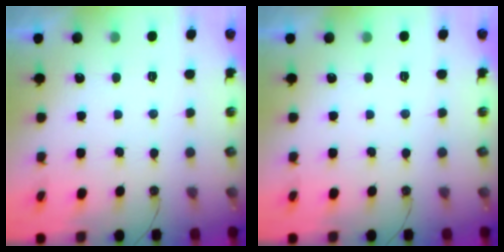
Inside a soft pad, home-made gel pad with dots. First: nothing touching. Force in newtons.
{"total": 0.0}